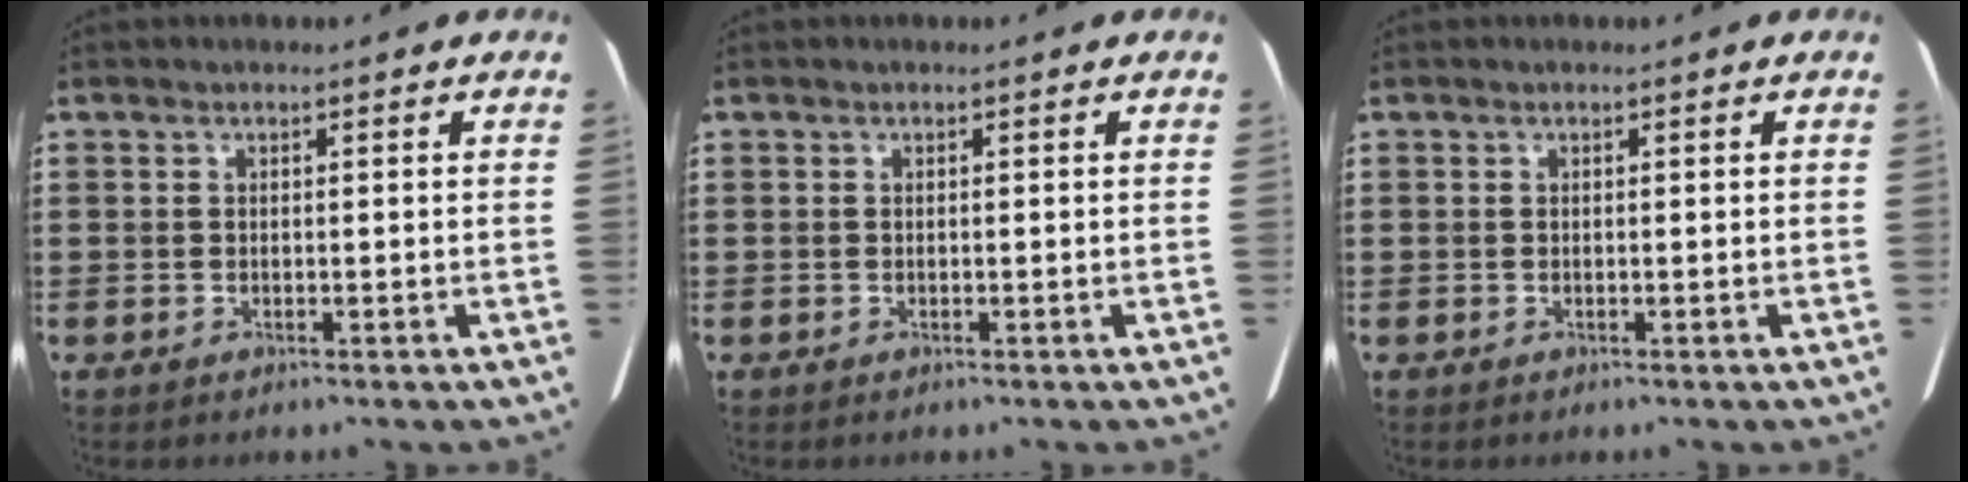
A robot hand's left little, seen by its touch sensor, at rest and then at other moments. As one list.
[{"total": 0.0}, {"total": 0.0}]